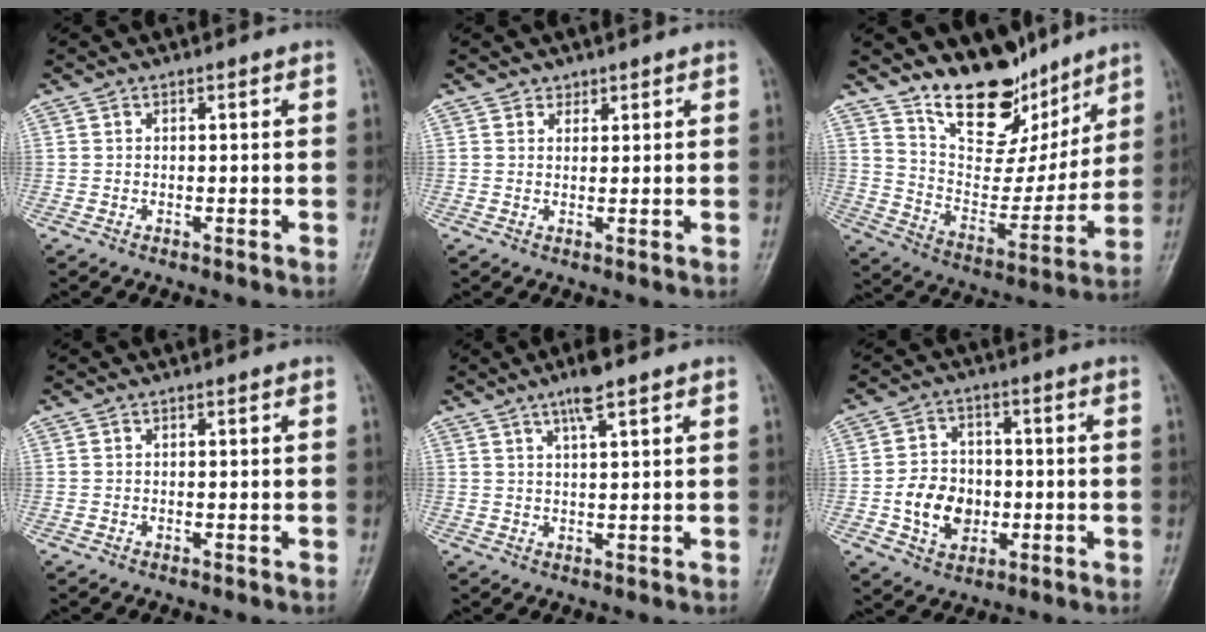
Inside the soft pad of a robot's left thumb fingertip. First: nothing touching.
{"total": 1.5, "force": [1.1, 1.0, -0.1], "torque": [0.019, -0.006, 0.010]}
{"total": 16.6, "force": [13.0, 7.9, 6.6], "torque": [-0.050, -0.083, 0.226]}
{"total": 0.0}
{"total": 4.4, "force": [2.7, 0.6, 3.4], "torque": [-0.064, -0.005, 0.049]}
{"total": 9.6, "force": [-1.6, 7.7, 5.5], "torque": [-0.067, 0.011, -0.027]}